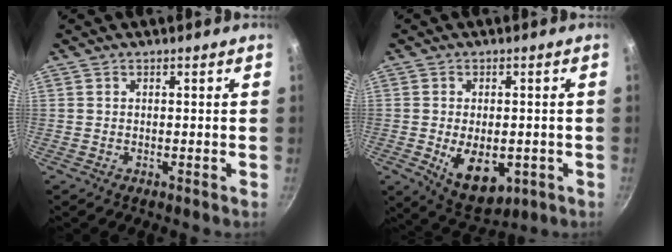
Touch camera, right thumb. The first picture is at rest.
{"total": 10.3, "force": [-2.3, 6.1, 7.9], "torque": [-0.097, -0.007, -0.016]}